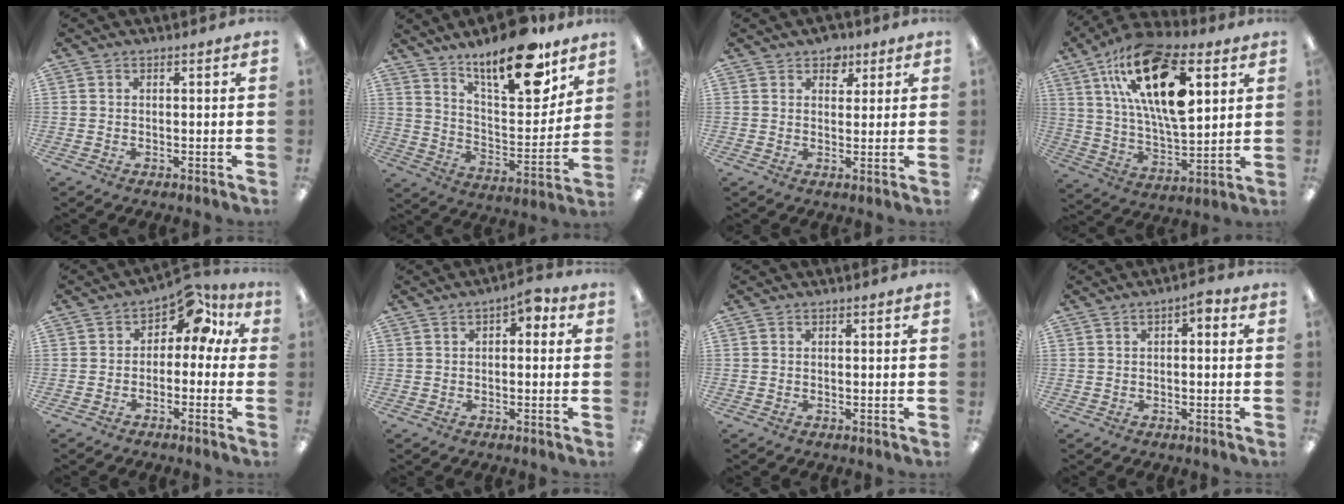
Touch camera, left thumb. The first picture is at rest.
{"total": 19.8, "force": [15.2, 5.9, 11.1], "torque": [-0.166, -0.104, 0.251]}
{"total": 4.4, "force": [2.8, 3.0, 1.4], "torque": [-0.006, -0.008, 0.045]}
{"total": 23.5, "force": [10.4, 10.1, 18.4], "torque": [-0.340, -0.036, 0.168]}
{"total": 8.2, "force": [3.4, 5.0, 5.5], "torque": [-0.079, -0.014, 0.056]}
{"total": 3.3, "force": [0.3, 1.9, 2.6], "torque": [-0.042, 0.008, 0.002]}
{"total": 0.0}
{"total": 2.5, "force": [0.0, 1.2, 2.2], "torque": [-0.034, 0.006, -0.003]}